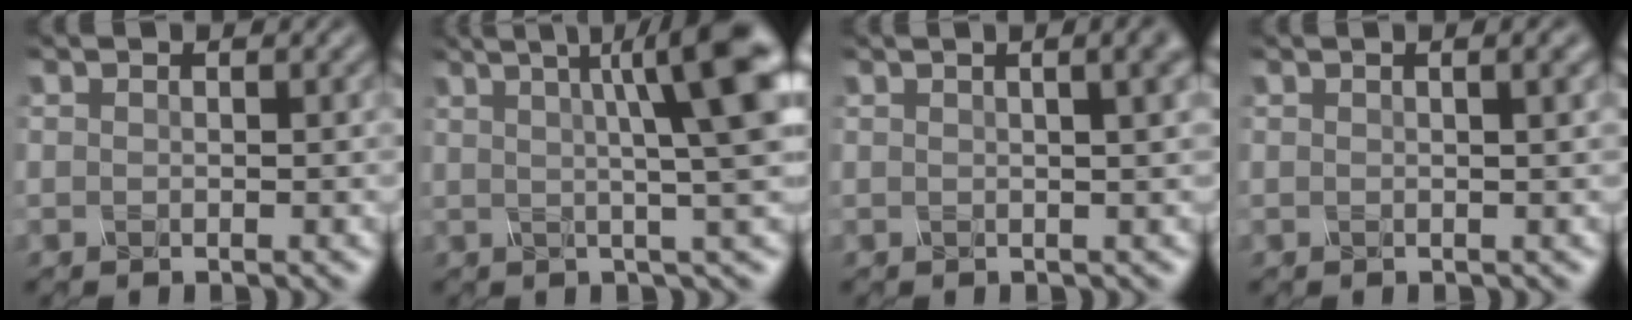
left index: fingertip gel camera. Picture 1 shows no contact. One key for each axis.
{"total": 9.3, "fx": 2.2, "fy": 1.7, "fz": 8.8, "tx": -0.088, "ty": 0.022, "tz": 0.033}
{"total": 9.0, "fx": 3.6, "fy": 4.5, "fz": 7.0, "tx": -0.016, "ty": 0.065, "tz": 0.010}
{"total": 4.5, "fx": 1.8, "fy": 2.1, "fz": 3.5, "tx": -0.015, "ty": 0.038, "tz": 0.000}